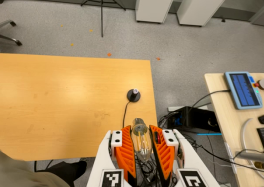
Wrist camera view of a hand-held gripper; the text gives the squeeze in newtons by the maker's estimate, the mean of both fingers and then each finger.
{"total": 21.5, "left": 23.9, "right": 19.1}